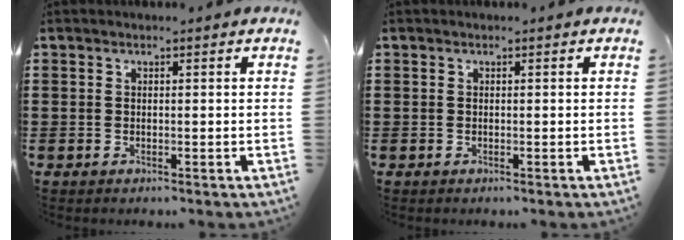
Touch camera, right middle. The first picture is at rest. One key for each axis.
{"total": 0.0}